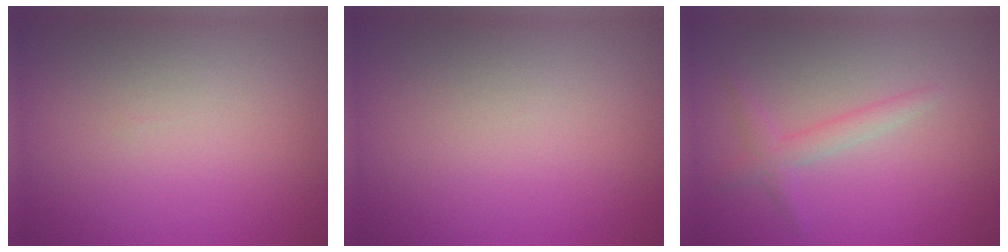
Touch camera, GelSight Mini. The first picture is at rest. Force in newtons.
{"total": 0.0}
{"total": 1.9, "press": 1.9, "slide": 0.1}